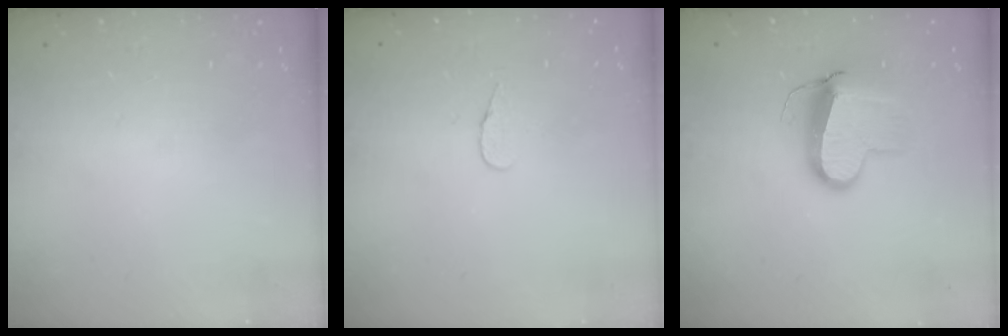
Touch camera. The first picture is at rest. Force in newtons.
{"total": 4.0, "press": 4.0, "slide": 0.4}
{"total": 11.5, "press": 11.4, "slide": 1.3}